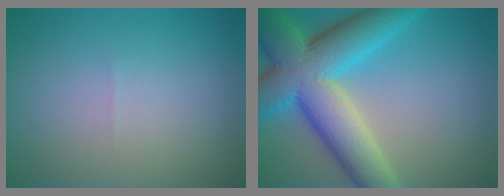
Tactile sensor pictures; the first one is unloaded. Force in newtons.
{"total": 11.6, "press": 11.6, "slide": 0.3}